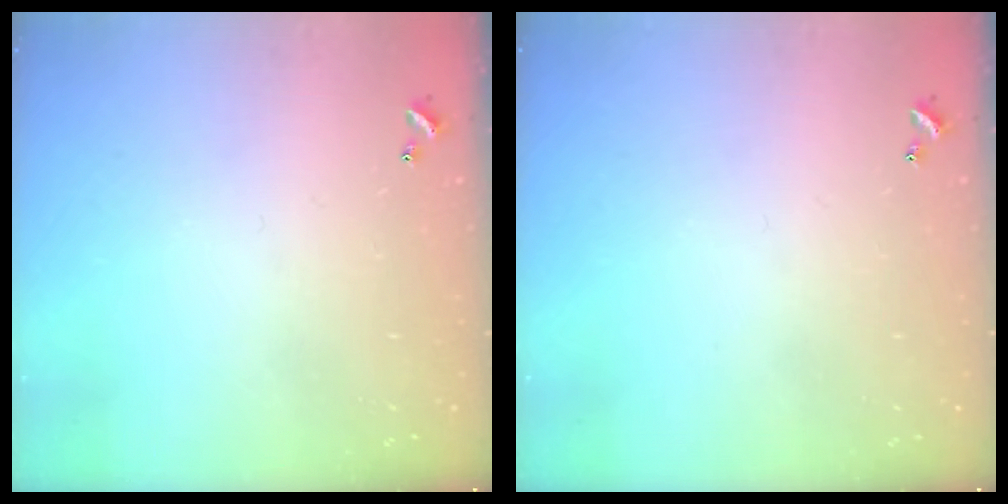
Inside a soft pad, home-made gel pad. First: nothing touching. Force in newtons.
{"total": 0.0}